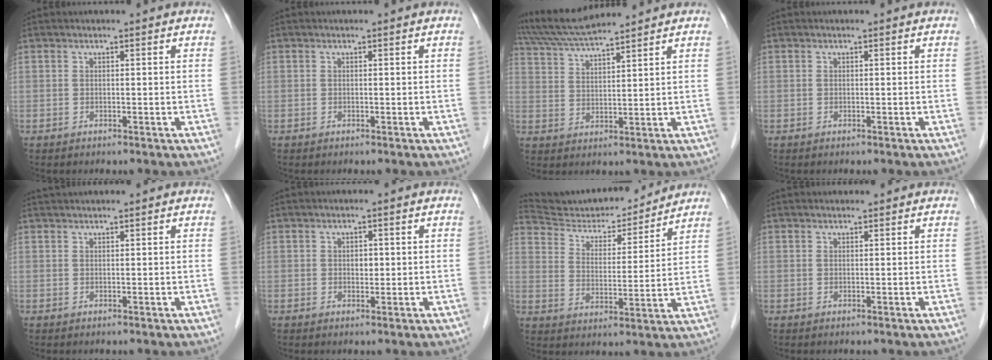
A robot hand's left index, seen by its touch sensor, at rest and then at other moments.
{"total": 0.0}
{"total": 9.6, "force": [8.9, -0.5, 3.4], "torque": [-0.074, 0.029, 0.166]}
{"total": 0.0}
{"total": 2.3, "force": [2.1, -0.2, 0.8], "torque": [-0.010, 0.025, 0.042]}
{"total": 1.3, "force": [0.2, 0.9, 0.9], "torque": [-0.013, 0.001, 0.003]}
{"total": 15.8, "force": [15.2, 2.5, 3.2], "torque": [-0.053, -0.002, 0.240]}
{"total": 1.0, "force": [1.0, 0.2, 0.2], "torque": [-0.010, 0.015, 0.020]}